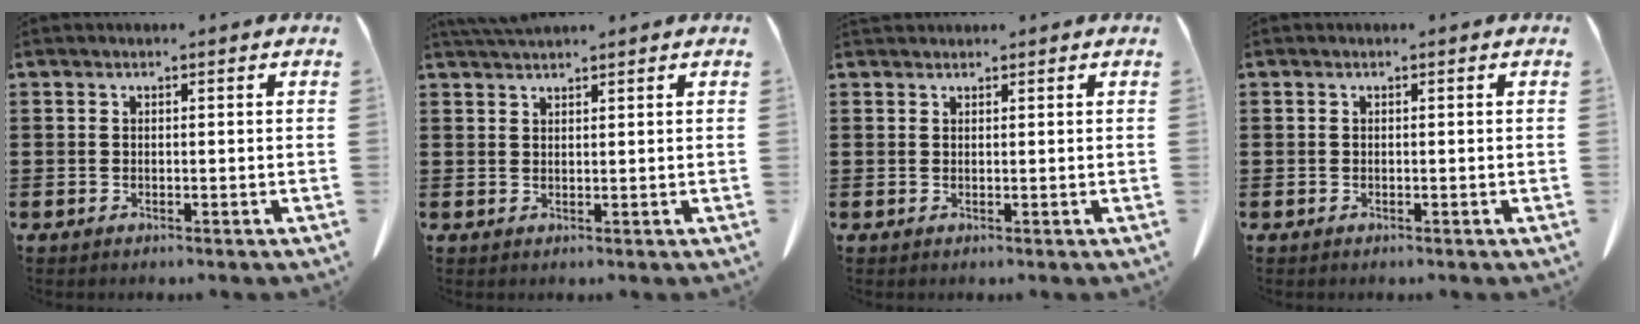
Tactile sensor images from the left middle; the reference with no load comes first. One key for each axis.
{"total": 2.4, "fx": 2.2, "fy": 0.3, "fz": 0.9, "tx": -0.023, "ty": 0.001, "tz": 0.042}
{"total": 0.9, "fx": 0.9, "fy": 0.2, "fz": 0.0, "tx": -0.003, "ty": -0.001, "tz": 0.018}
{"total": 0.0}